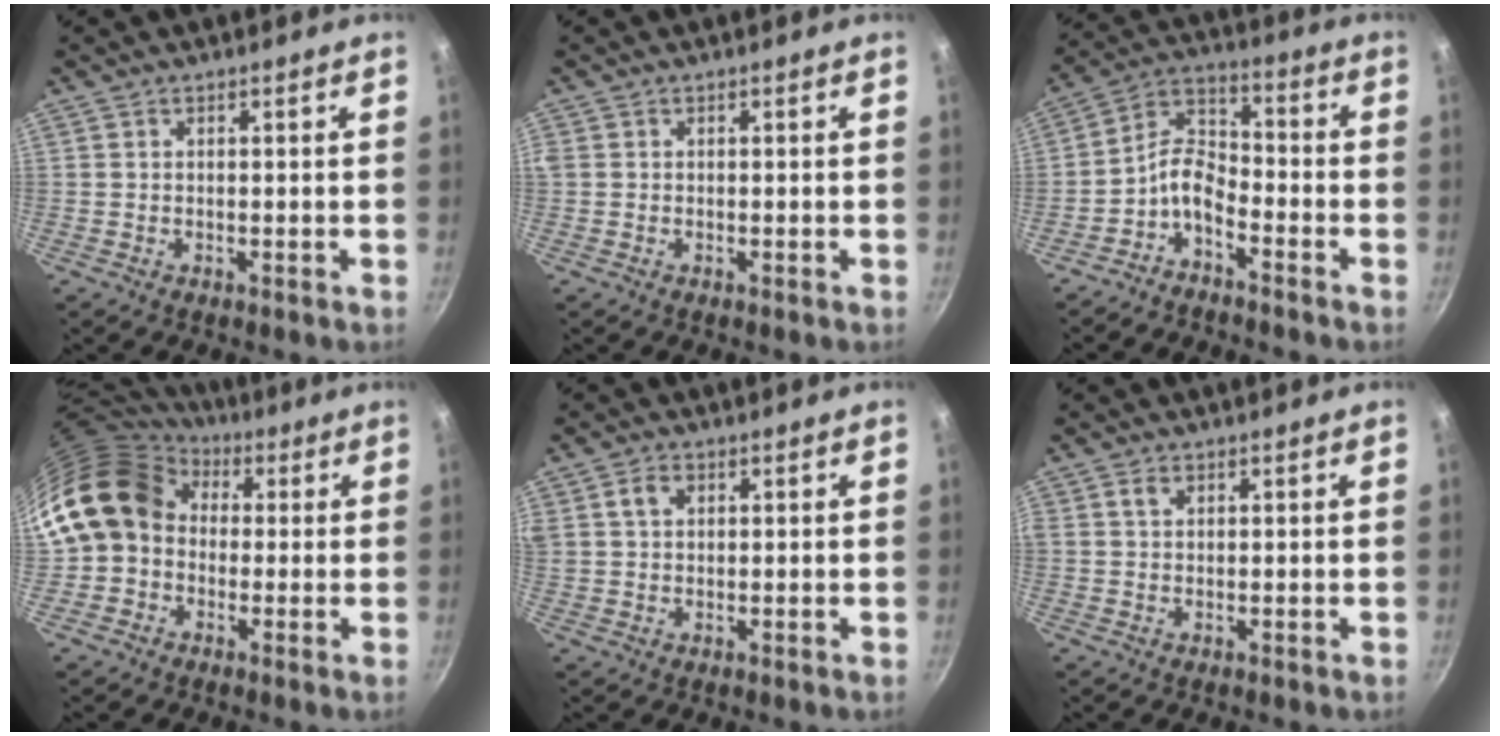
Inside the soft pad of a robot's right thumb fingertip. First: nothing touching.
{"total": 0.7, "force": [0.1, 0.7, 0.3], "torque": [-0.006, 0.003, 0.000]}
{"total": 7.2, "force": [-4.2, 3.8, 4.5], "torque": [-0.086, 0.061, -0.091]}
{"total": 14.3, "force": [1.8, 12.0, 7.7], "torque": [-0.118, 0.030, 0.013]}
{"total": 4.7, "force": [1.7, 3.3, 3.0], "torque": [-0.049, 0.009, 0.030]}
{"total": 1.9, "force": [0.8, 1.2, 1.2], "torque": [-0.022, 0.004, 0.014]}